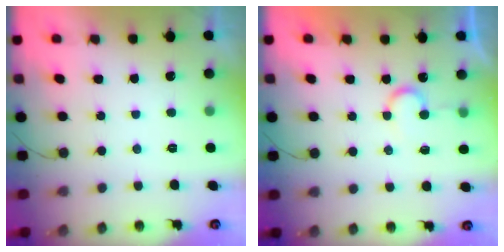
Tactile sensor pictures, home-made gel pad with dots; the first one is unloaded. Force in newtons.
{"total": 6.2, "press": 6.2, "slide": 0.4}